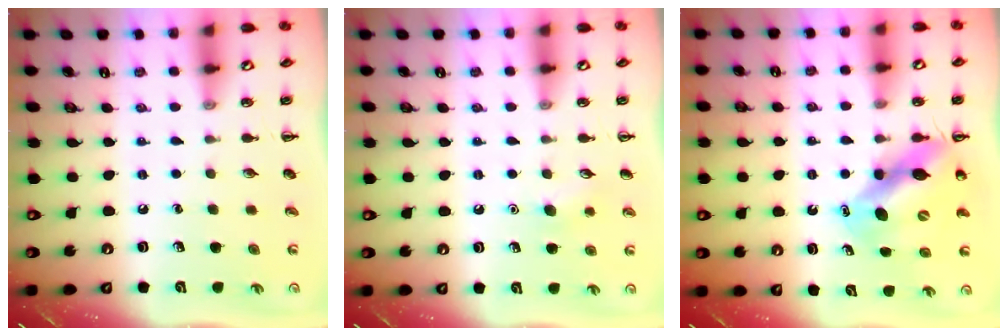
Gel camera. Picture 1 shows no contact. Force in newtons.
{"total": 6.2, "press": 6.0, "slide": 1.5}
{"total": 11.1, "press": 10.7, "slide": 2.9}